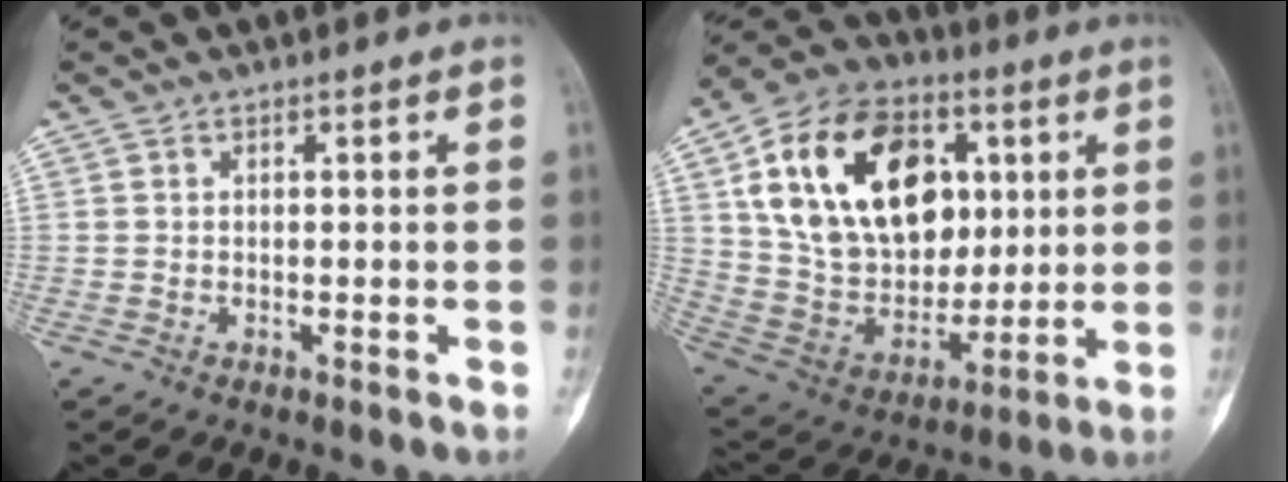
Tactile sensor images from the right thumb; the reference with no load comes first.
{"total": 27.2, "force": [7.7, 18.5, 18.3], "torque": [-0.308, -0.001, 0.140]}